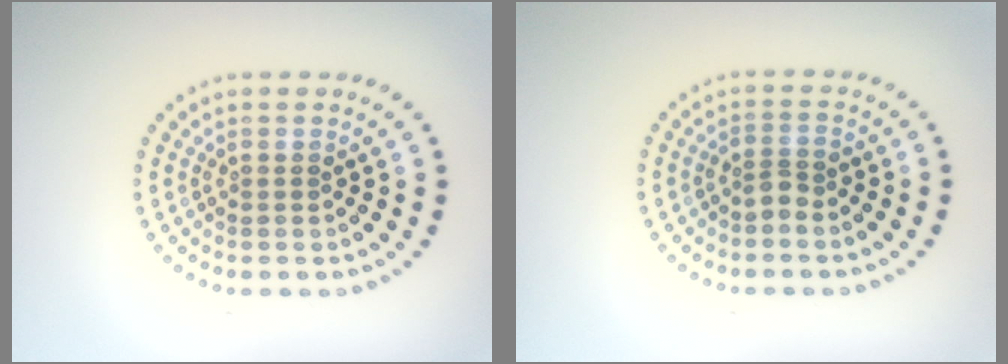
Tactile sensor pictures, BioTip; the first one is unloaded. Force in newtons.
{"total": 1.4, "press": 1.1, "slide": 0.8}